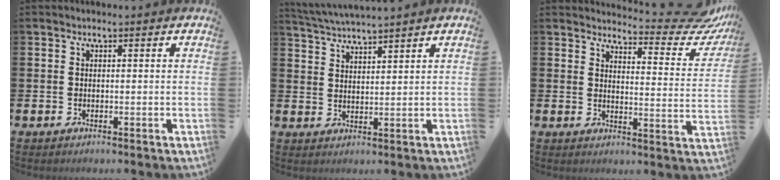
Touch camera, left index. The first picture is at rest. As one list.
[{"total": 3.5, "force": [3.5, -0.5, 0.1], "torque": [-0.014, -0.018, 0.063]}, {"total": 5.7, "force": [5.2, 1.2, 1.9], "torque": [-0.022, -0.054, 0.078]}]